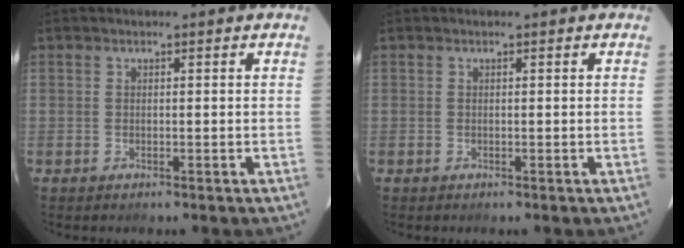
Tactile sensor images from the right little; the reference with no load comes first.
{"total": 0.0}